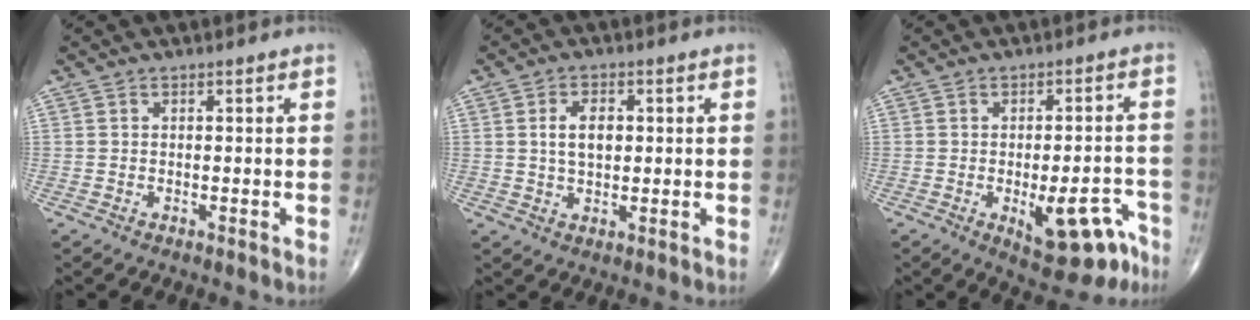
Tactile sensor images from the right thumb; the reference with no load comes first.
{"total": 5.5, "force": [0.9, 3.3, 4.3], "torque": [-0.068, -0.001, 0.017]}
{"total": 11.7, "force": [-5.6, 4.9, 9.1], "torque": [-0.093, 0.030, -0.065]}